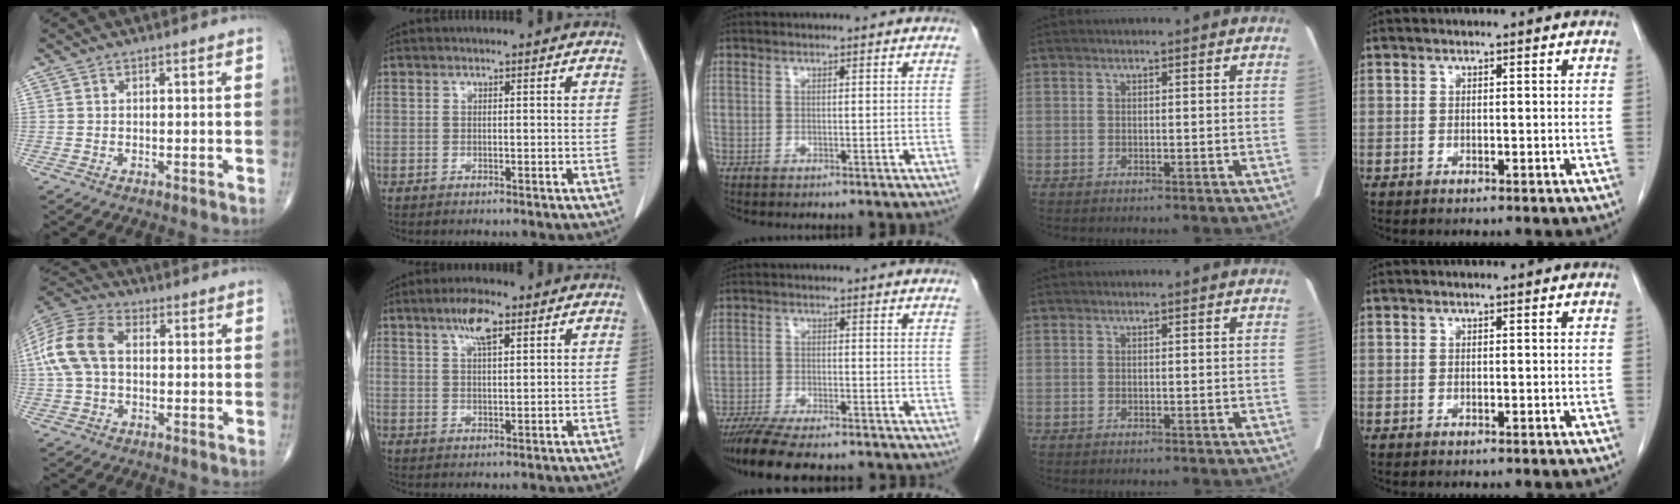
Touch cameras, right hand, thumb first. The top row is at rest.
{"thumb": {"total": 13.4, "force": [1.3, 8.7, 10.1], "torque": [-0.219, 0.033, 0.018]}, "index": {"total": 5.0, "force": [3.0, 1.2, 3.9], "torque": [-0.078, 0.007, 0.053]}, "middle": {"total": 11.0, "force": [-9.4, 2.0, 5.3], "torque": [-0.081, -0.015, -0.145]}}